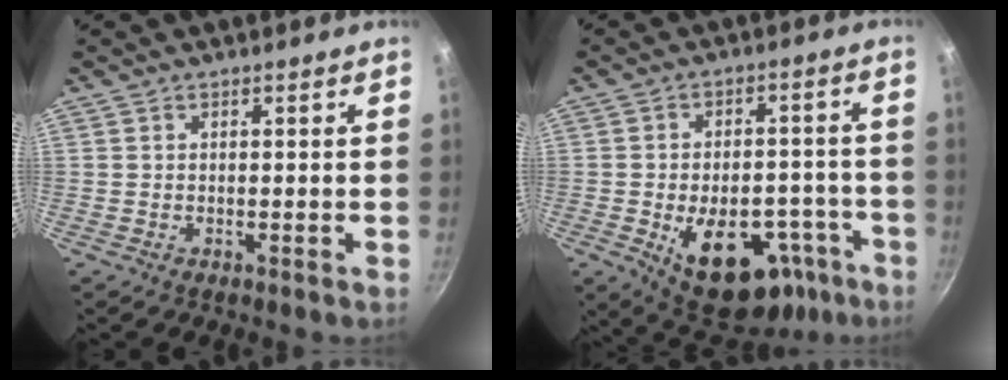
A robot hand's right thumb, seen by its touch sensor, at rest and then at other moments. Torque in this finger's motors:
{"motor_torque": [-0.15, 0.96, 0.72, 0.56, 0.35]}